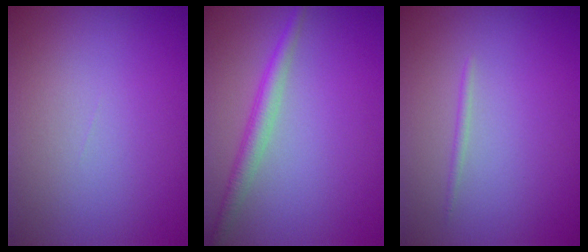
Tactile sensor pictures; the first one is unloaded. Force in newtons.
{"total": 2.5, "press": 2.5, "slide": 0.0}
{"total": 0.6, "press": 0.6, "slide": 0.1}